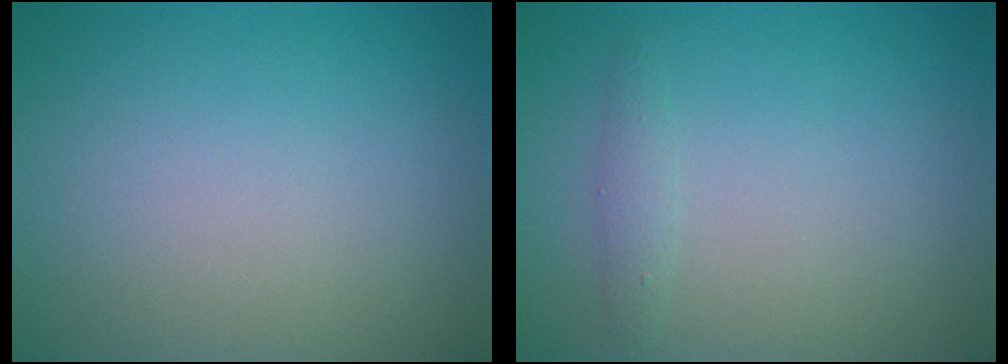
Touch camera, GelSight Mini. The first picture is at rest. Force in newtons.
{"total": 1.1, "press": 1.1, "slide": 0.0}